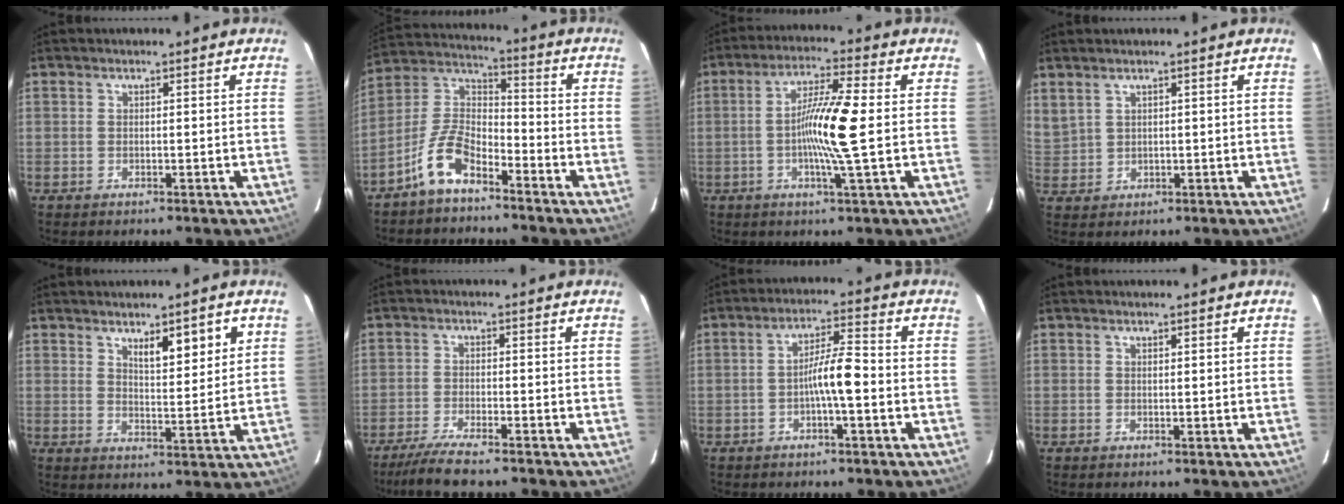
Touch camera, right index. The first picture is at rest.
{"total": 8.9, "force": [-6.1, 3.4, 5.6], "torque": [-0.132, 0.018, -0.123]}
{"total": 9.9, "force": [-0.7, -0.6, 9.9], "torque": [-0.183, -0.003, -0.020]}
{"total": 4.2, "force": [2.7, 2.6, 1.9], "torque": [-0.052, 0.003, 0.071]}
{"total": 6.3, "force": [3.5, 1.3, 5.1], "torque": [-0.080, -0.005, 0.057]}
{"total": 7.0, "force": [-5.7, 0.6, 4.0], "torque": [-0.068, -0.017, -0.097]}
{"total": 6.0, "force": [-1.4, 0.5, 5.8], "torque": [-0.102, 0.014, -0.025]}
{"total": 0.0}